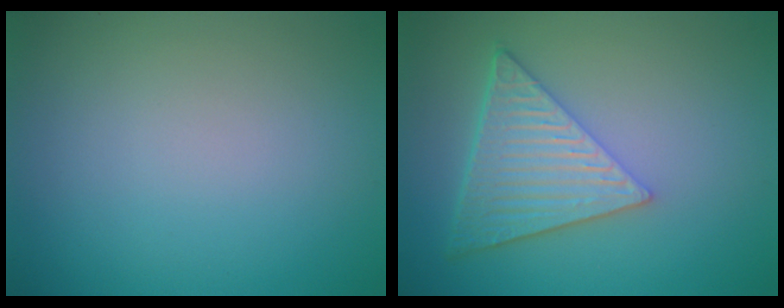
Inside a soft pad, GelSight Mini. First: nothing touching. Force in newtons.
{"total": 6.8, "press": 4.7, "slide": 4.8}